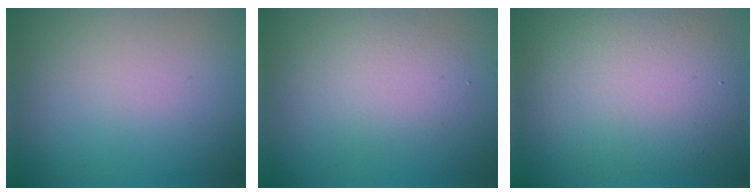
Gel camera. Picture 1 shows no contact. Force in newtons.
{"total": 2.6, "press": 2.6, "slide": 0.0}
{"total": 7.2, "press": 7.2, "slide": 0.5}